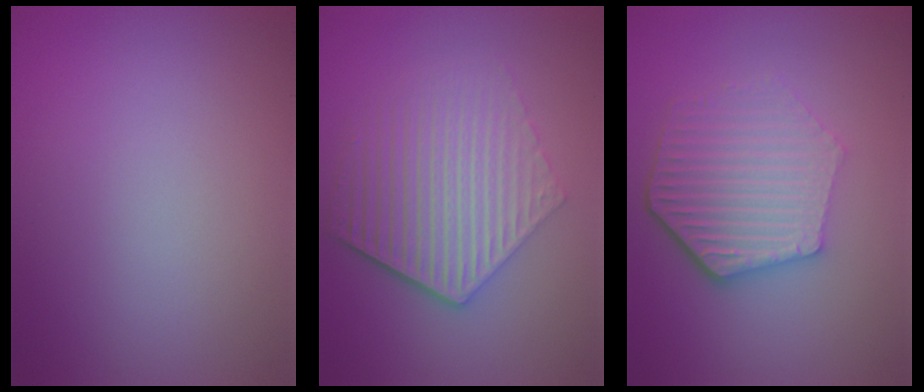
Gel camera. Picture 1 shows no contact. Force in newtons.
{"total": 6.3, "press": 4.5, "slide": 4.4}
{"total": 6.1, "press": 4.6, "slide": 4.1}